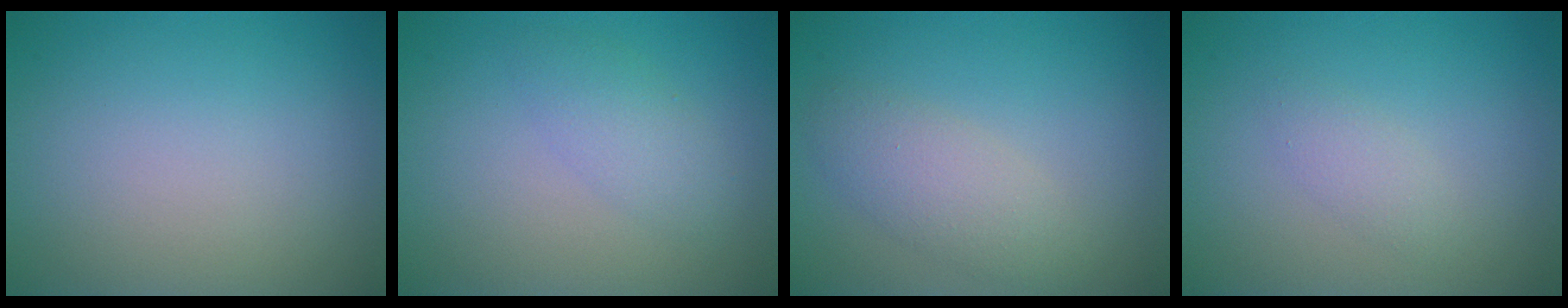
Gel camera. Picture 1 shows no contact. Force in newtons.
{"total": 2.2, "press": 2.2, "slide": 0.1}
{"total": 3.0, "press": 3.0, "slide": 0.1}
{"total": 1.3, "press": 1.3, "slide": 0.1}